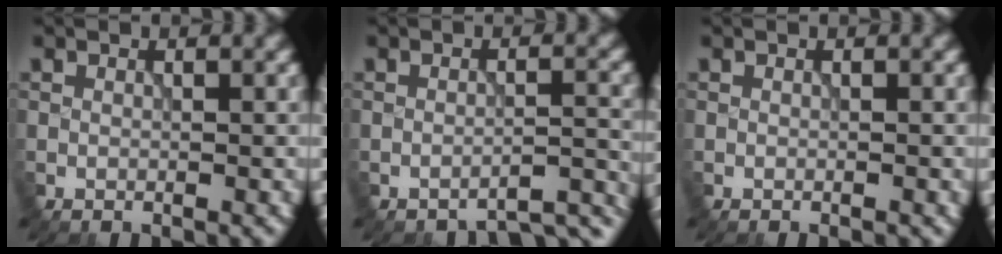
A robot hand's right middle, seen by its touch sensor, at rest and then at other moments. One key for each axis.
{"total": 3.3, "fx": -3.2, "fy": 0.3, "fz": 0.8, "tx": -0.002, "ty": 0.001, "tz": -0.043}
{"total": 0.0}